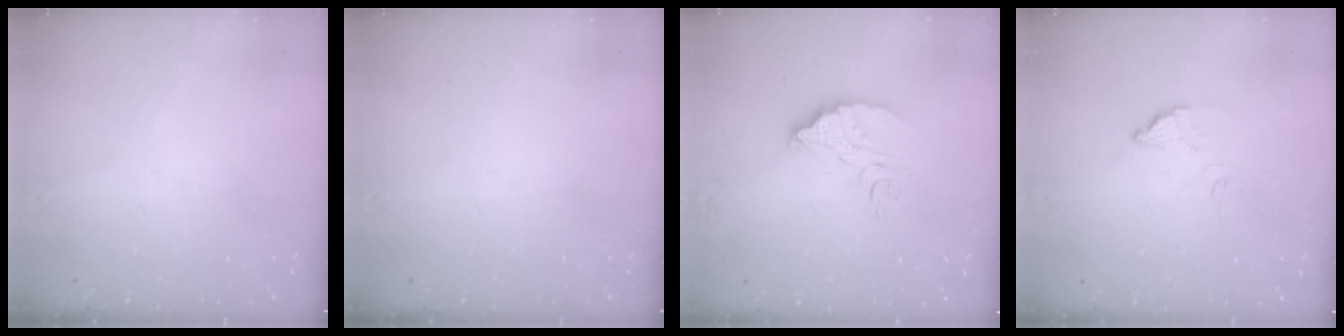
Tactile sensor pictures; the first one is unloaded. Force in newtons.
{"total": 0.0}
{"total": 8.9, "press": 8.9, "slide": 0.7}
{"total": 2.1, "press": 2.1, "slide": 0.1}